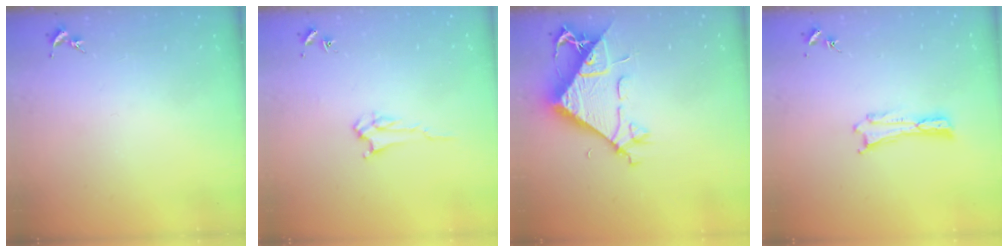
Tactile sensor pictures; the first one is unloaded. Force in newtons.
{"total": 2.8, "press": 2.8, "slide": 0.4}
{"total": 9.3, "press": 9.2, "slide": 0.9}
{"total": 0.0}